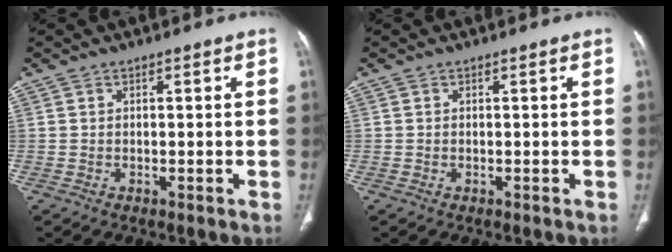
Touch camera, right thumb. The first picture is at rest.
{"total": 0.0}